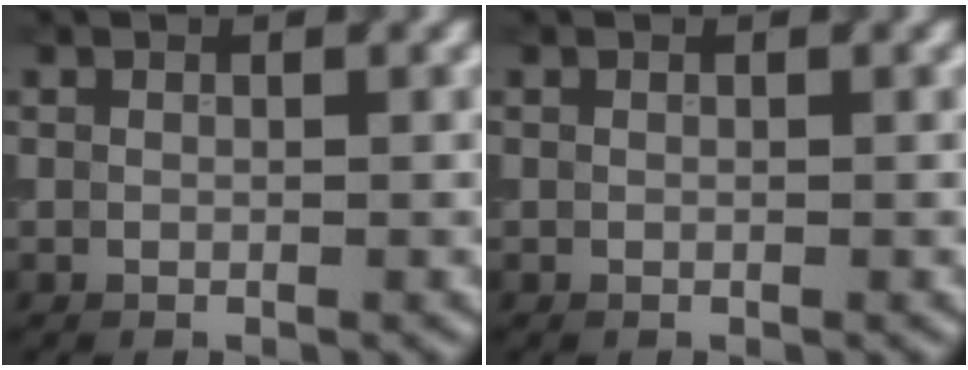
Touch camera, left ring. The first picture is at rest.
{"total": 0.0}